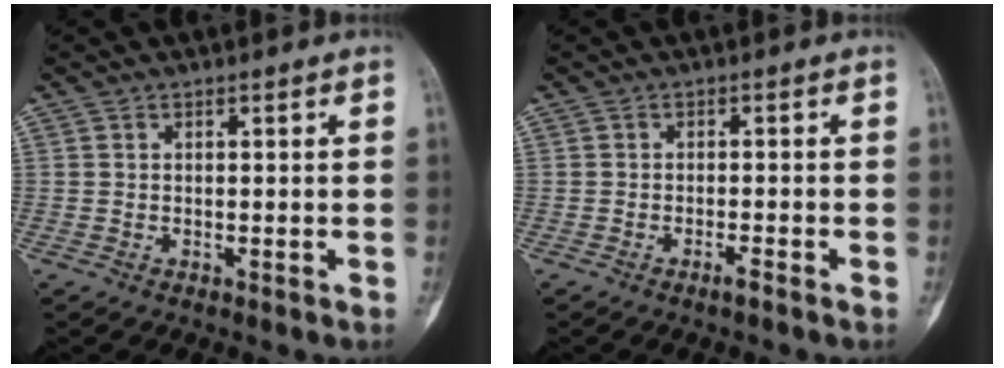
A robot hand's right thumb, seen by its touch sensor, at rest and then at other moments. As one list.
[{"total": 1.5, "force": [-1.1, 0.0, 1.0], "torque": [-0.024, 0.004, -0.022]}]